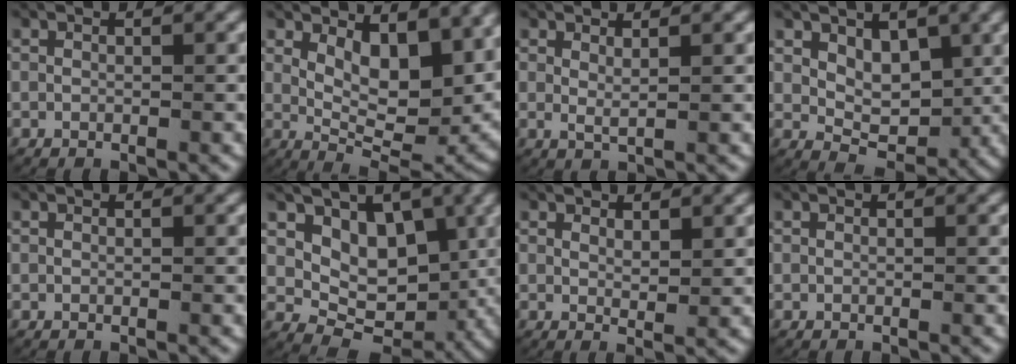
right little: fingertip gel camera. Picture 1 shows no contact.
{"total": 8.9, "force": [1.7, 3.8, 7.8], "torque": [-0.089, -0.026, 0.037]}
{"total": 1.5, "force": [0.5, 0.5, 1.3], "torque": [-0.027, -0.003, 0.013]}
{"total": 3.9, "force": [0.3, 2.9, 2.5], "torque": [-0.028, -0.030, 0.020]}
{"total": 0.0}
{"total": 6.6, "force": [-0.8, 5.1, 4.0], "torque": [-0.059, -0.038, 0.005]}
{"total": 1.5, "force": [0.8, 0.4, 1.2], "torque": [-0.020, -0.010, 0.018]}
{"total": 0.0}